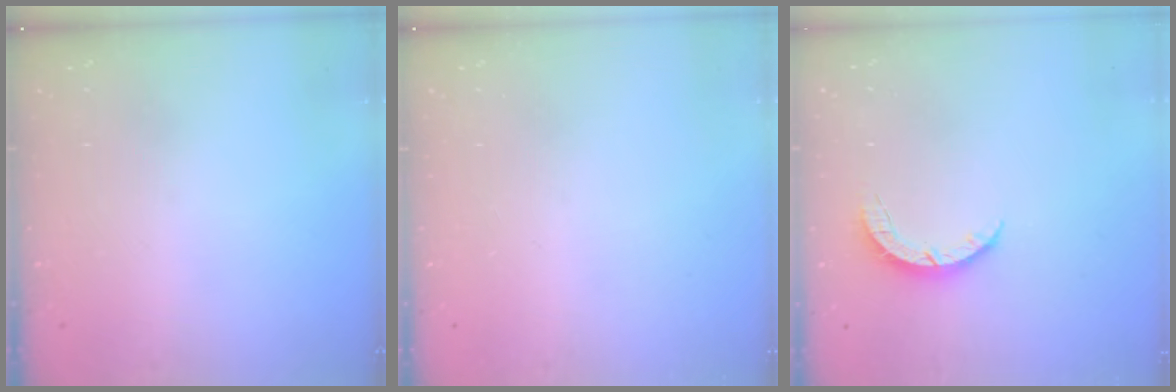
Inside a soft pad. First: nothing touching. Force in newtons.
{"total": 0.0}
{"total": 3.6, "press": 3.6, "slide": 0.4}